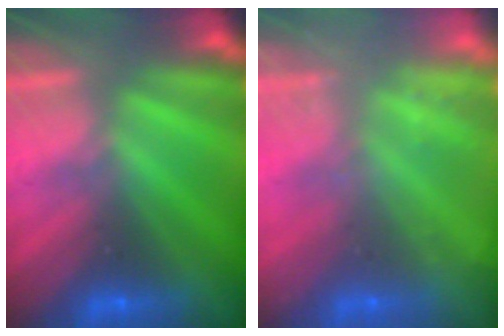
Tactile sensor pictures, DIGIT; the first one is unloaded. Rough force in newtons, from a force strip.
{"total": 2.4}